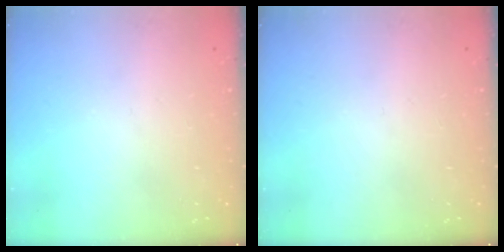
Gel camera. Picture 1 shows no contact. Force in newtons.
{"total": 0.0}